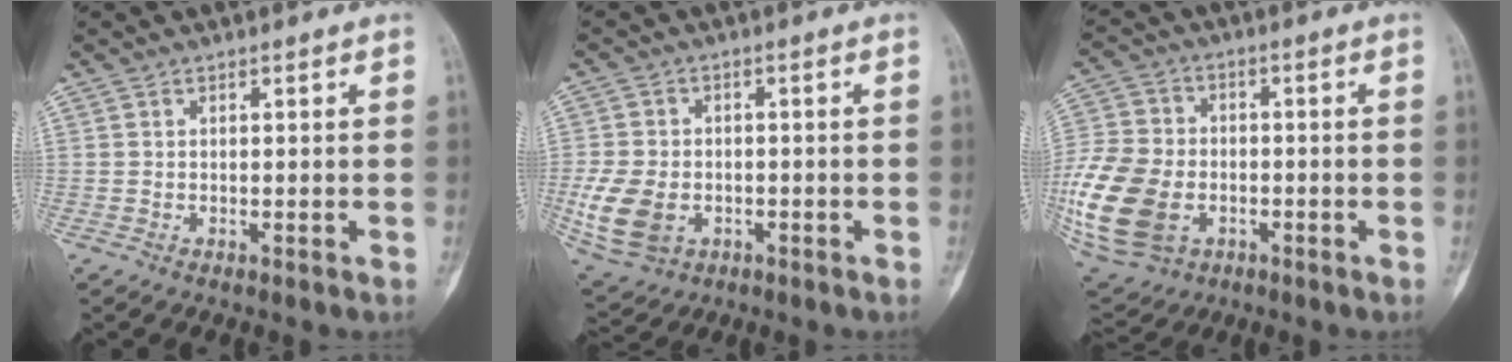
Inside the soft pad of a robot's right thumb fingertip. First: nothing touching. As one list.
[{"total": 10.2, "force": [-2.5, 7.4, 6.6], "torque": [-0.129, 0.004, -0.038]}, {"total": 21.1, "force": [-5.3, 15.1, 13.7], "torque": [-0.315, -0.003, -0.085]}]